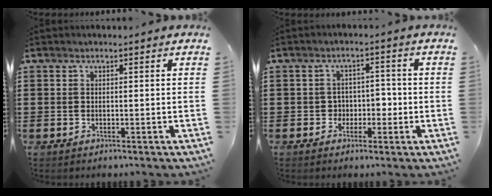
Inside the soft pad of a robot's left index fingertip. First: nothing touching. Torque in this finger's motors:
{"motor_torque": [-0.01, -0.05, 0.16, 0.02]}